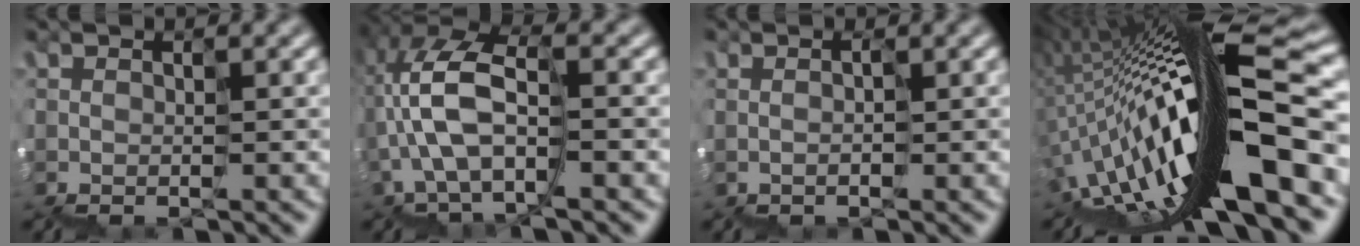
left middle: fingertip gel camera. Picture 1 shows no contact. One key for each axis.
{"total": 7.2, "fx": -0.6, "fy": 3.7, "fz": 6.2, "tx": -0.158, "ty": 0.036, "tz": -0.014}
{"total": 0.0}
{"total": 13.2, "fx": -4.1, "fy": 2.7, "fz": 12.3, "tx": -0.211, "ty": 0.049, "tz": -0.071}